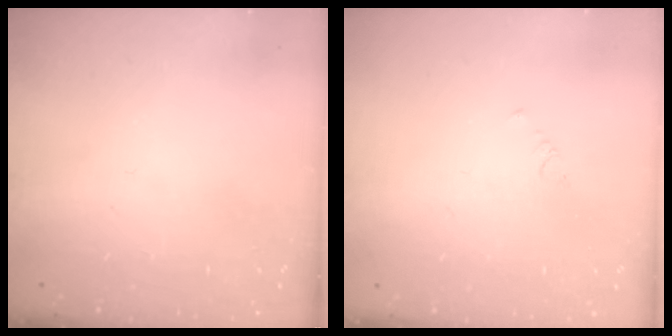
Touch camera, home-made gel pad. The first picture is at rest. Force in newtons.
{"total": 0.7, "press": 0.6, "slide": 0.2}